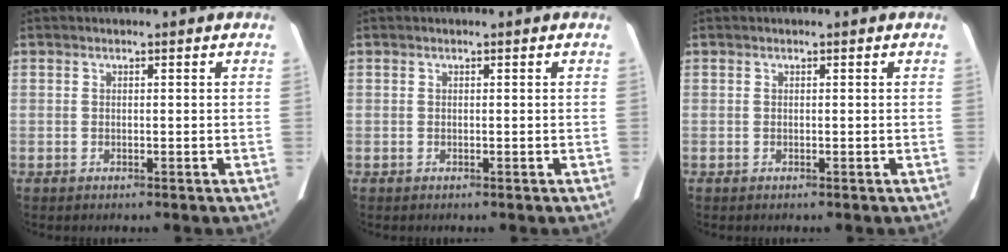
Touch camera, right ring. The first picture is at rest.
{"total": 0.0}
{"total": 0.0}